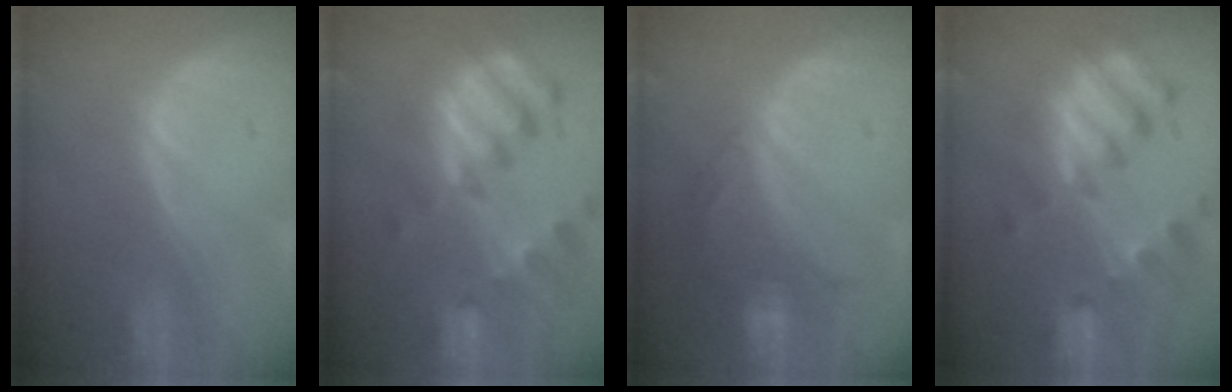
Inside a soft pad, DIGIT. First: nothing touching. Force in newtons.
{"total": 10.7, "press": 9.2, "slide": 5.5}
{"total": 6.6, "press": 6.2, "slide": 2.2}
{"total": 10.2, "press": 8.9, "slide": 5.0}